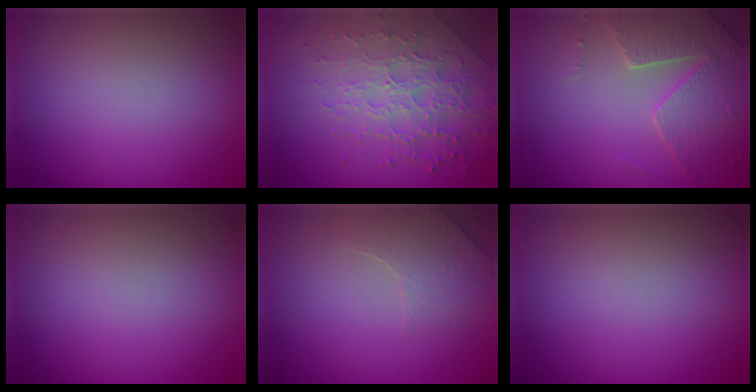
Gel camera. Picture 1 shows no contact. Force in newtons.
{"total": 3.9, "press": 3.8, "slide": 0.7}
{"total": 4.4, "press": 4.0, "slide": 1.8}
{"total": 0.0}
{"total": 2.8, "press": 2.7, "slide": 0.8}
{"total": 0.0}